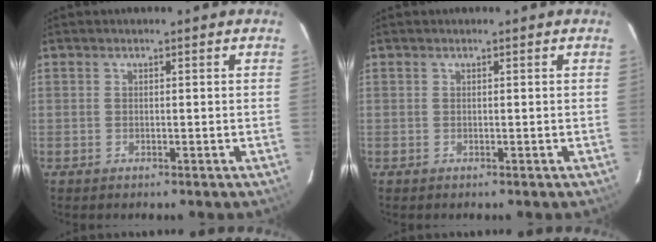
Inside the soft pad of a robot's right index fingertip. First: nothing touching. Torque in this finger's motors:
{"motor_torque": [0.00, 0.00, 0.00, 0.01]}